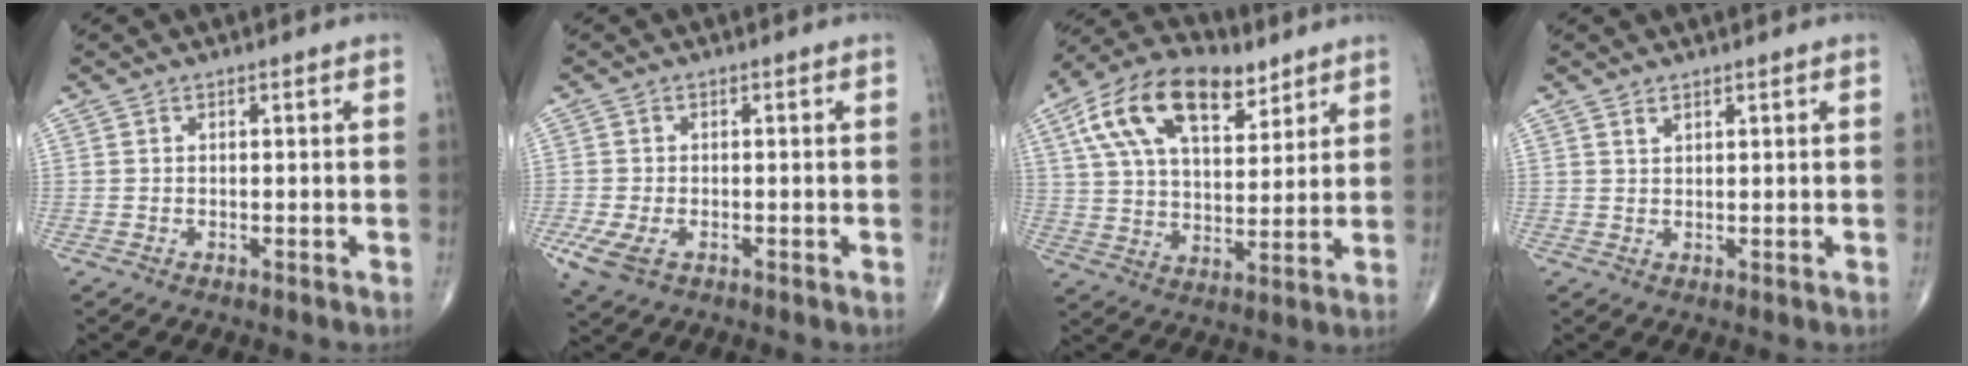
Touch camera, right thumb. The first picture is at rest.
{"total": 4.9, "force": [-1.8, 2.8, 3.6], "torque": [-0.086, -0.006, -0.030]}
{"total": 19.4, "force": [9.7, 10.0, 13.5], "torque": [-0.219, -0.011, 0.172]}
{"total": 1.2, "force": [1.0, 0.5, 0.6], "torque": [-0.006, -0.004, 0.018]}